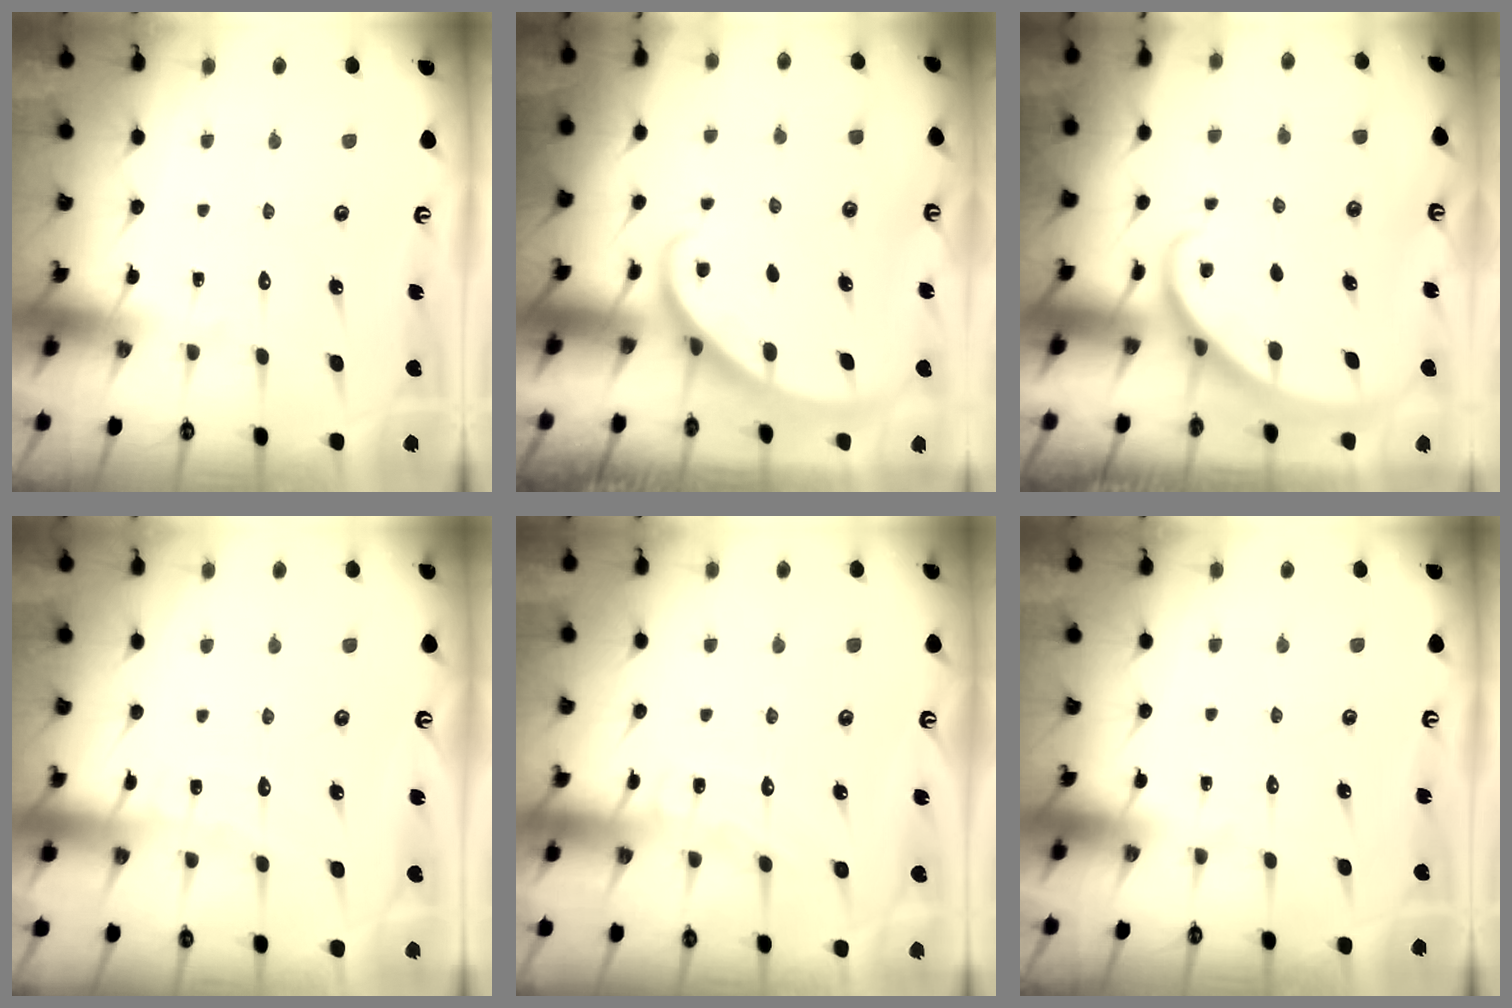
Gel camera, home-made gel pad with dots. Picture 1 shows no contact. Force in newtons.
{"total": 2.3, "press": 2.3, "slide": 0.1}
{"total": 1.9, "press": 1.9, "slide": 0.2}
{"total": 4.7, "press": 4.6, "slide": 0.4}
{"total": 6.8, "press": 6.8, "slide": 0.6}
{"total": 0.0}